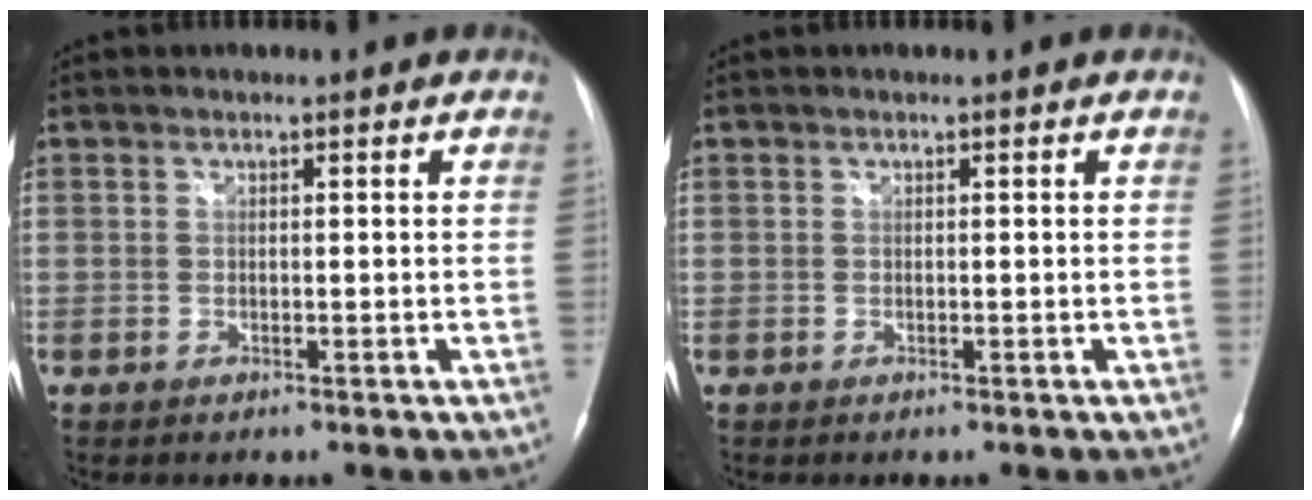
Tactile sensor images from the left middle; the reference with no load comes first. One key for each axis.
{"total": 0.0}